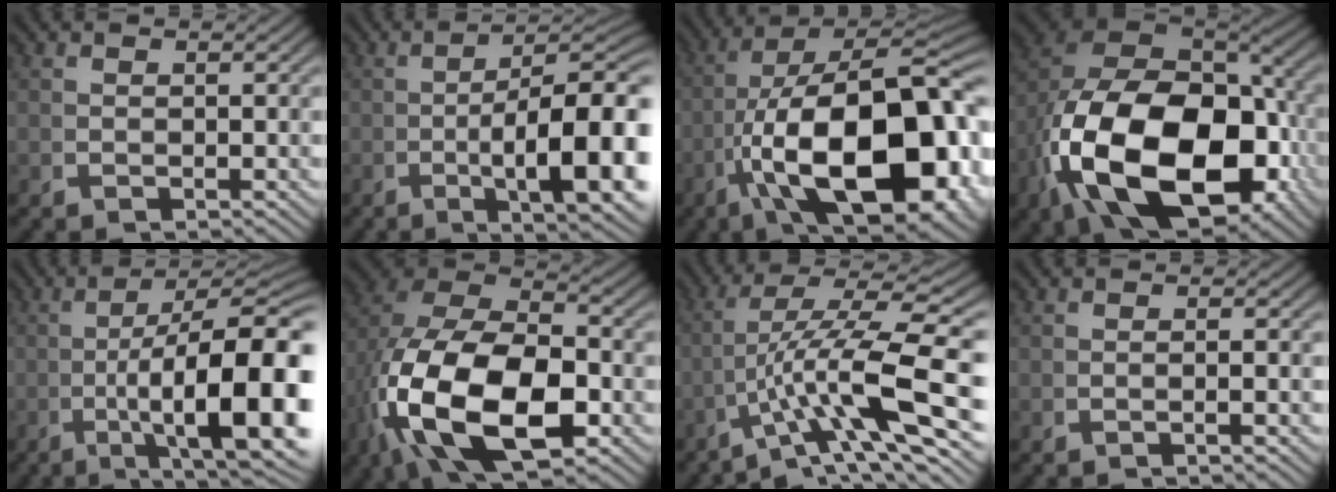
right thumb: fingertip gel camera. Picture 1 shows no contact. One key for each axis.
{"total": 13.5, "fx": -2.1, "fy": 5.8, "fz": 12.0, "tx": -0.196, "ty": -0.045, "tz": -0.005}
{"total": 22.4, "fx": -3.1, "fy": 12.7, "fz": 18.3, "tx": -0.346, "ty": -0.106, "tz": 0.009}
{"total": 22.4, "fx": -2.6, "fy": 14.1, "fz": 17.2, "tx": -0.384, "ty": -0.087, "tz": 0.009}
{"total": 14.8, "fx": -2.0, "fy": 6.8, "fz": 13.0, "tx": -0.216, "ty": -0.045, "tz": -0.002}
{"total": 17.6, "fx": -1.7, "fy": 11.1, "fz": 13.5, "tx": -0.309, "ty": -0.070, "tz": 0.008}
{"total": 10.3, "fx": -1.8, "fy": 4.3, "fz": 9.2, "tx": -0.184, "ty": -0.036, "tz": 0.001}
{"total": 1.0, "fx": -0.5, "fy": -0.2, "fz": 0.9, "tx": -0.016, "ty": 0.009, "tz": -0.011}